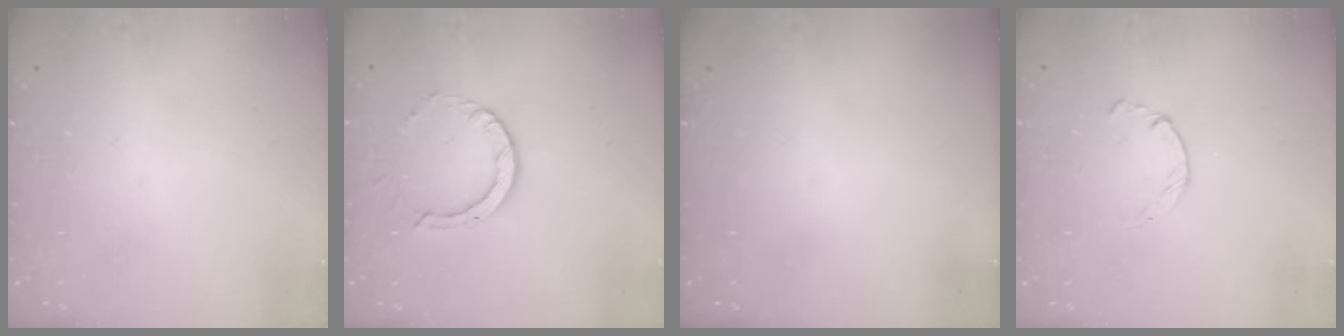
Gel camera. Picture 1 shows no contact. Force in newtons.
{"total": 4.7, "press": 4.7, "slide": 0.4}
{"total": 0.0}
{"total": 1.8, "press": 1.7, "slide": 0.3}